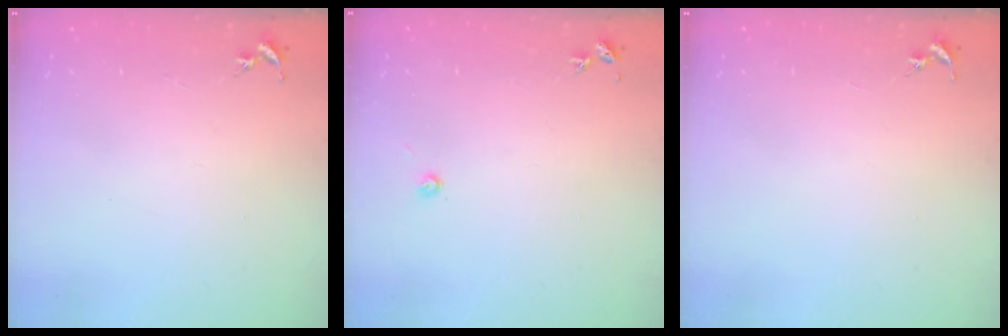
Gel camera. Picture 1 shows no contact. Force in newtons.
{"total": 3.2, "press": 3.1, "slide": 0.4}
{"total": 0.0}